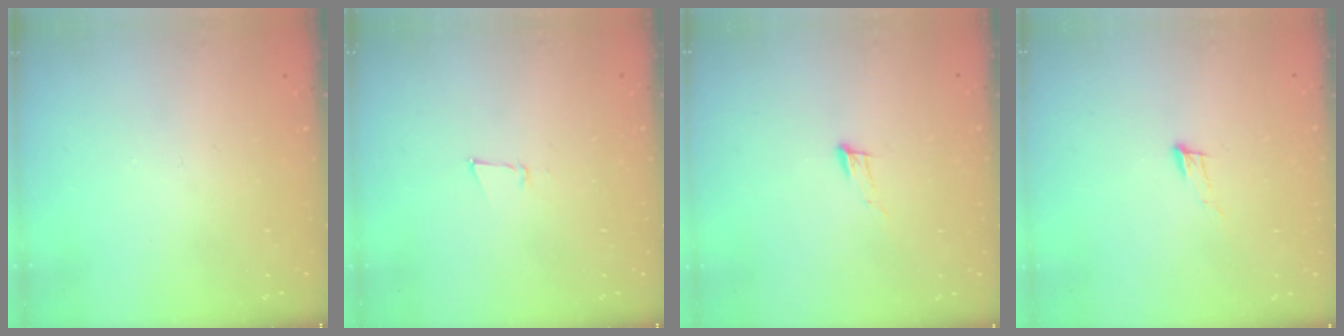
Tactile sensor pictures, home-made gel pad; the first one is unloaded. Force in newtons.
{"total": 3.3, "press": 3.3, "slide": 0.6}
{"total": 6.3, "press": 6.2, "slide": 1.0}
{"total": 6.3, "press": 6.2, "slide": 1.0}